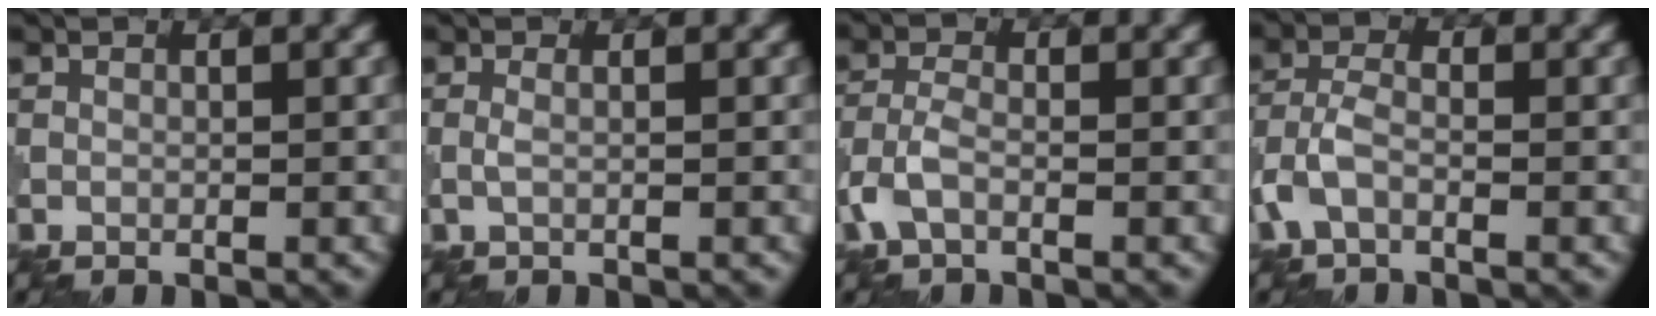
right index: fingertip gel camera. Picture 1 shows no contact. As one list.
[{"total": 1.0, "force": [0.1, 0.2, 0.9], "torque": [-0.022, -0.001, -0.004]}, {"total": 3.0, "force": [-1.4, 1.4, 2.3], "torque": [-0.059, 0.003, -0.038]}, {"total": 3.3, "force": [-1.4, 1.7, 2.5], "torque": [-0.061, 0.006, -0.041]}]